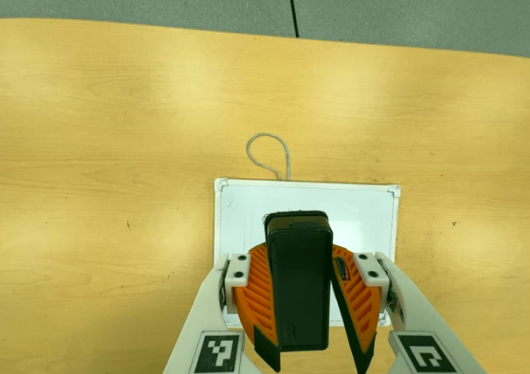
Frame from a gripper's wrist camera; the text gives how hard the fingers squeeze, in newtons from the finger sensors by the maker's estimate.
{"total": 9.4, "left": 9.5, "right": 9.2}